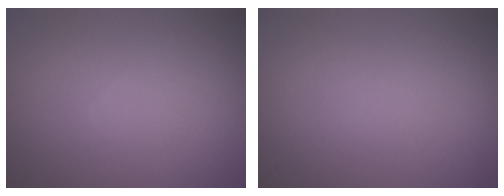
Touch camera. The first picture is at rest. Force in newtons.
{"total": 0.0}